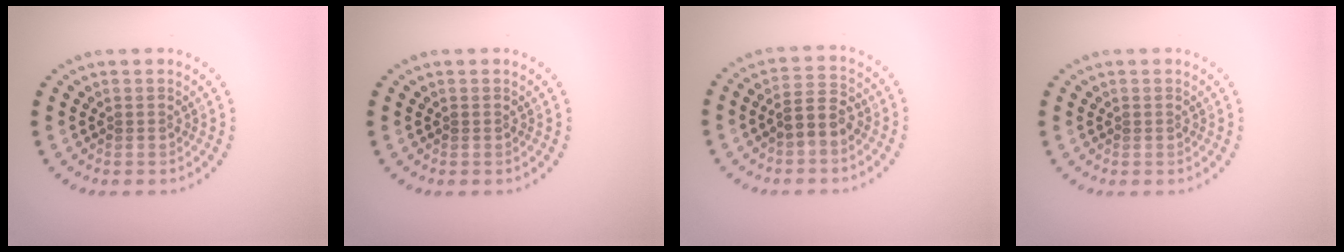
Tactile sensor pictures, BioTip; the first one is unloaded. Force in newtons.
{"total": 0.0}
{"total": 2.7, "press": 2.5, "slide": 0.8}
{"total": 0.0}